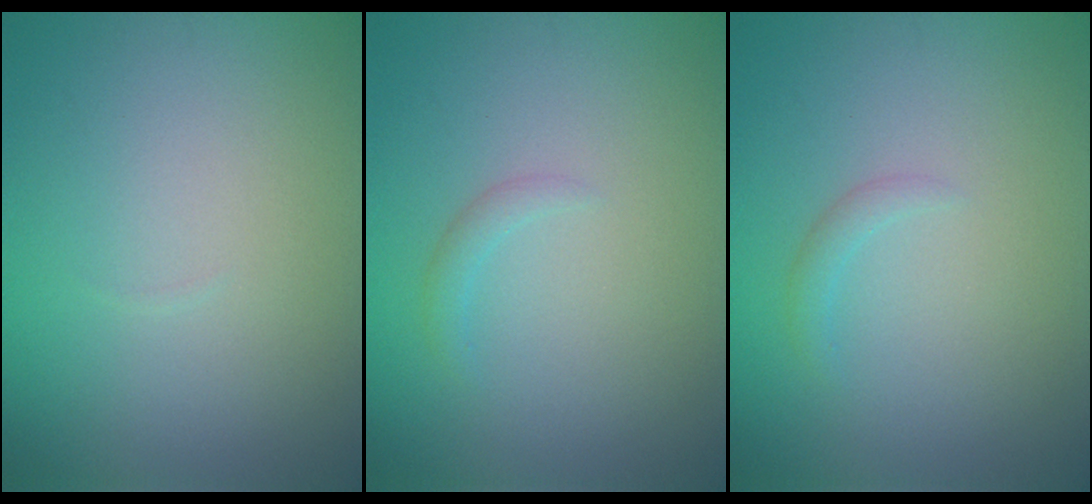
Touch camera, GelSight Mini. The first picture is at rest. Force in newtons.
{"total": 0.9, "press": 0.8, "slide": 0.1}
{"total": 0.9, "press": 0.8, "slide": 0.1}